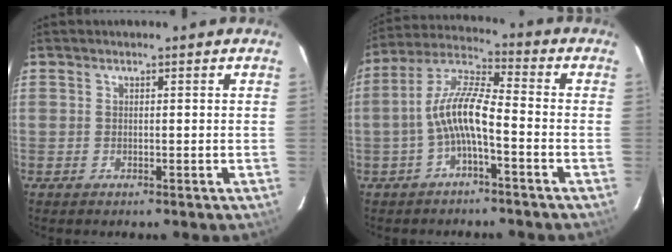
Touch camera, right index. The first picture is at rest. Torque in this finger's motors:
{"motor_torque": [0.73, -0.38, 0.50, 0.19]}